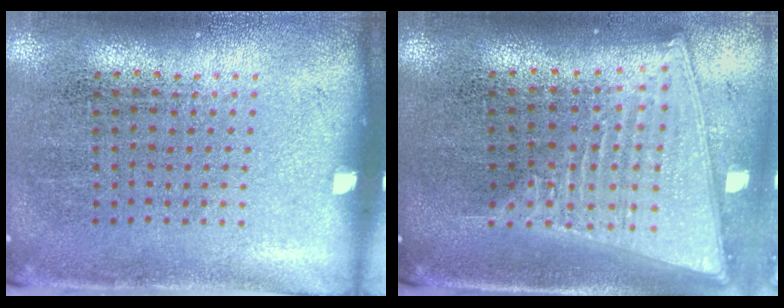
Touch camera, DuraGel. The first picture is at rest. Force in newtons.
{"total": 2.1, "press": 1.8, "slide": 1.1}